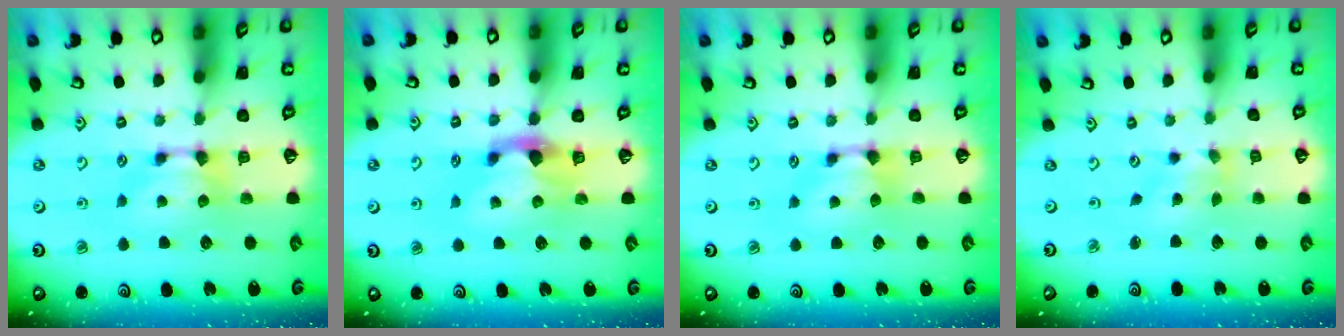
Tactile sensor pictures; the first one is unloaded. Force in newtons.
{"total": 2.2, "press": 1.8, "slide": 1.3}
{"total": 0.6, "press": 0.3, "slide": 0.5}
{"total": 2.1, "press": 1.7, "slide": 1.2}